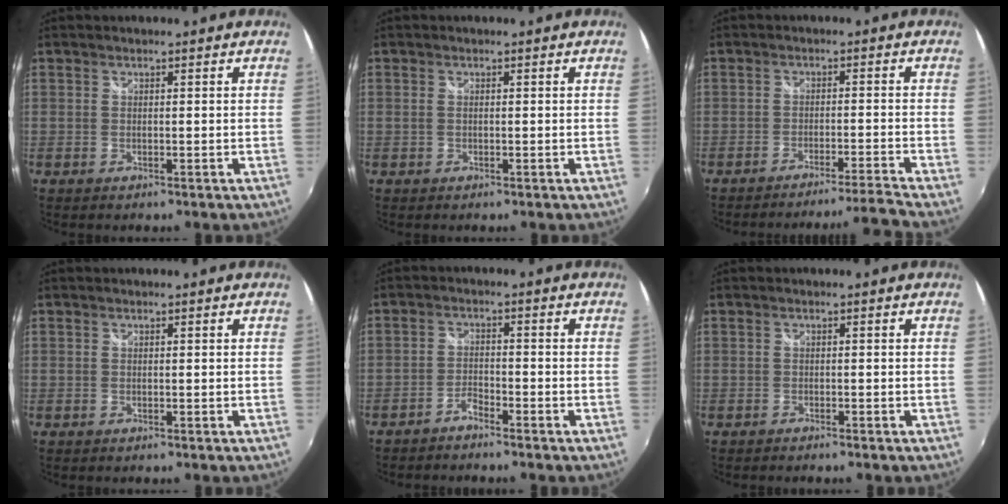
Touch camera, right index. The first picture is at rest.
{"total": 0.6, "force": [0.0, 0.3, 0.5], "torque": [-0.014, -0.001, -0.002]}
{"total": 7.2, "force": [-6.5, -2.8, 1.4], "torque": [-0.028, 0.009, -0.104]}
{"total": 0.0}
{"total": 2.6, "force": [-2.3, 0.6, 0.9], "torque": [-0.030, 0.005, -0.047]}
{"total": 0.9, "force": [-0.8, 0.2, 0.2], "torque": [-0.010, -0.003, -0.017]}